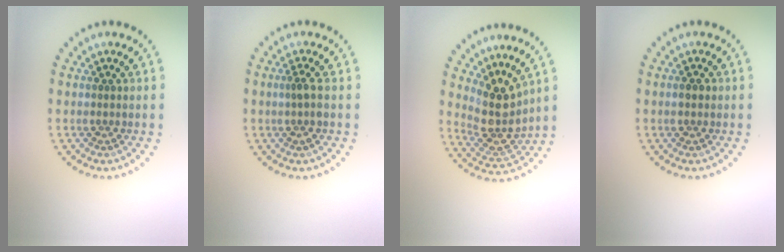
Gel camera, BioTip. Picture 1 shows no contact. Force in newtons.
{"total": 1.1, "press": 1.0, "slide": 0.4}
{"total": 4.1, "press": 3.1, "slide": 2.6}
{"total": 1.4, "press": 1.4, "slide": 0.2}